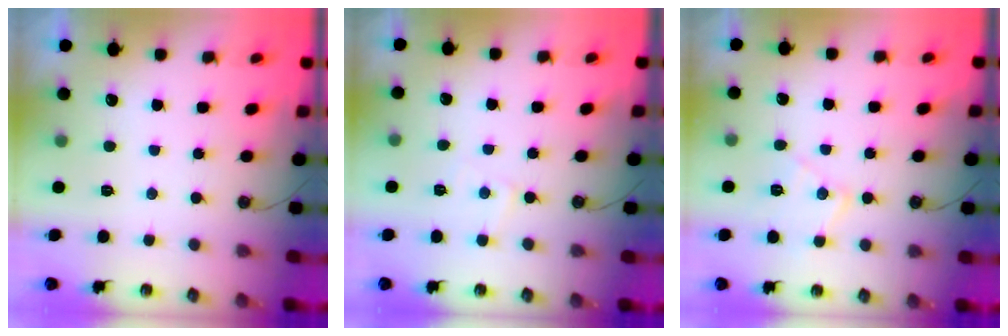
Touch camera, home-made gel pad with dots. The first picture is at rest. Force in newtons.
{"total": 3.9, "press": 3.8, "slide": 0.6}
{"total": 9.5, "press": 9.5, "slide": 0.6}